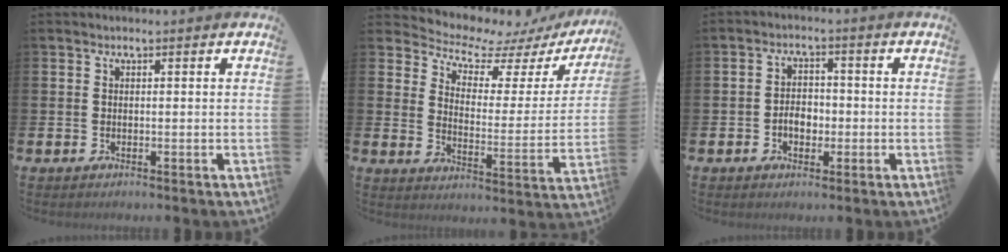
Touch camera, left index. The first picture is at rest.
{"total": 6.9, "force": [6.3, 2.3, 1.6], "torque": [-0.056, -0.053, 0.104]}
{"total": 3.2, "force": [-0.9, 2.2, 2.1], "torque": [-0.032, 0.000, -0.022]}